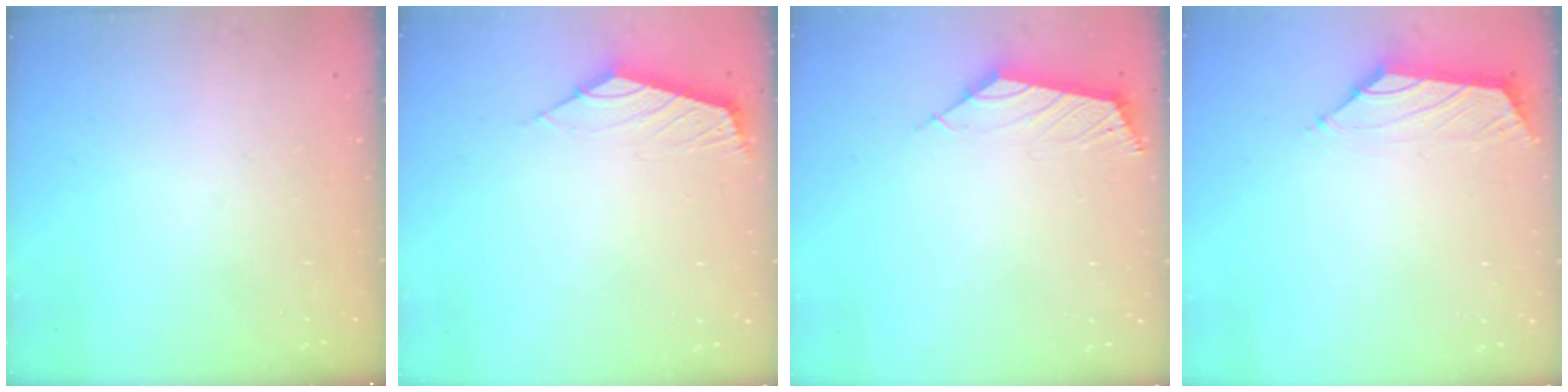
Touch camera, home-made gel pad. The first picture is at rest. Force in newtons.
{"total": 2.4, "press": 2.3, "slide": 0.6}
{"total": 2.9, "press": 2.8, "slide": 0.7}
{"total": 1.6, "press": 1.5, "slide": 0.6}